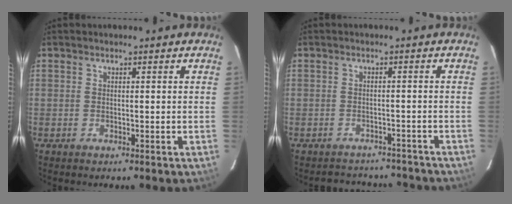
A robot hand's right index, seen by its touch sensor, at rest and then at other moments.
{"total": 11.0, "force": [-9.8, 4.3, 2.6], "torque": [-0.051, 0.016, -0.112]}